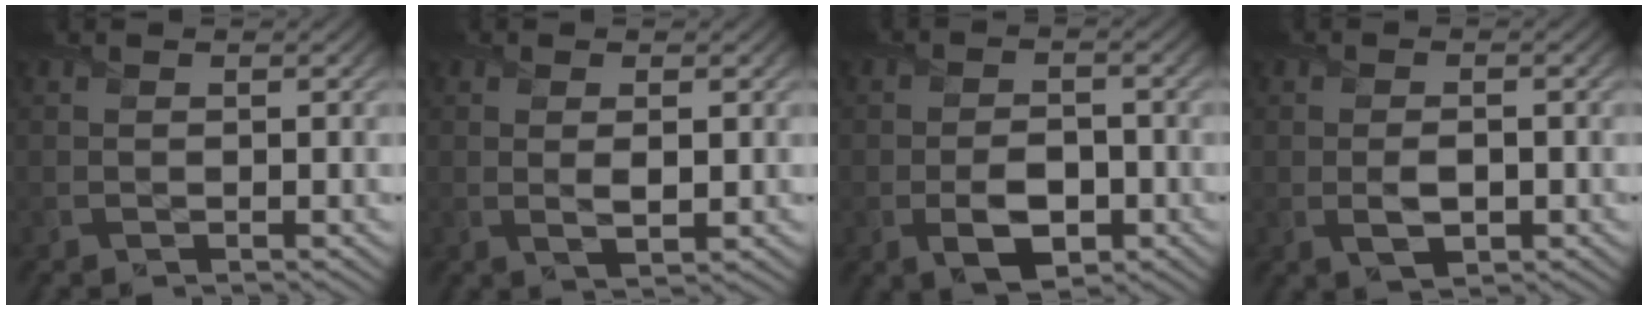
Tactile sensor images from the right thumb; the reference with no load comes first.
{"total": 2.2, "force": [0.3, 0.7, 2.1], "torque": [-0.047, -0.006, 0.007]}
{"total": 5.5, "force": [-2.0, 3.3, 3.9], "torque": [-0.072, -0.010, -0.035]}
{"total": 2.9, "force": [-0.6, 1.6, 2.4], "torque": [-0.047, -0.009, -0.006]}